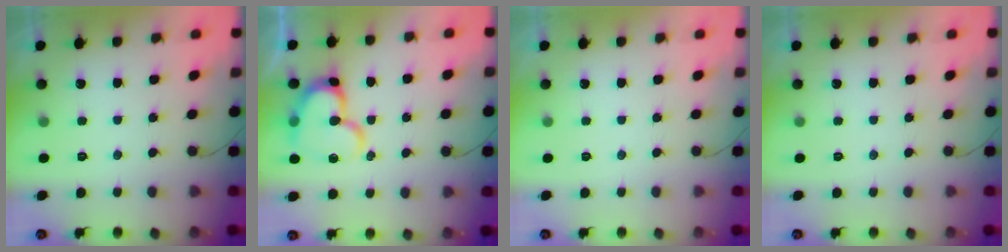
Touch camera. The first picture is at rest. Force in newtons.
{"total": 16.3, "press": 16.2, "slide": 1.6}
{"total": 0.0}
{"total": 0.0}